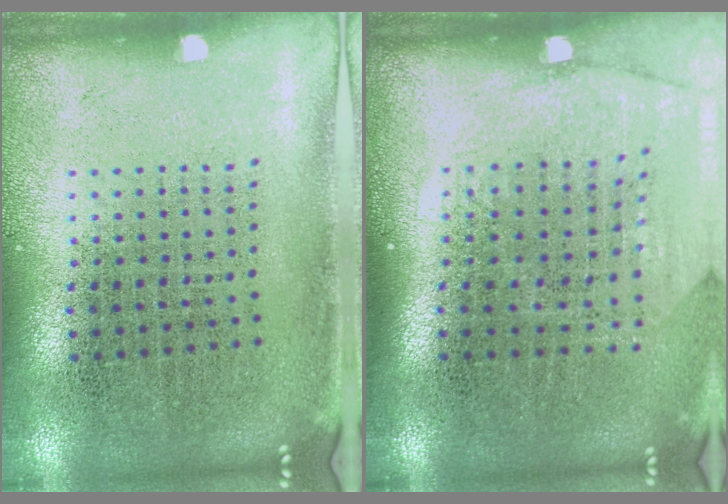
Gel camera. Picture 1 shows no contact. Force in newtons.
{"total": 1.8, "press": 1.5, "slide": 0.9}